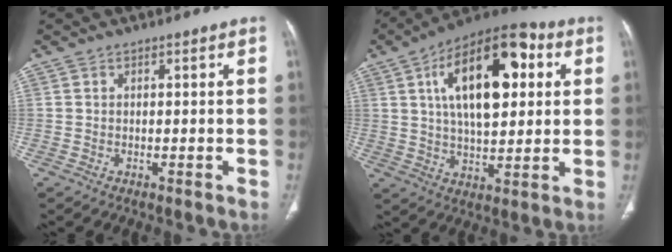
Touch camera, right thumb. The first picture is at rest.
{"total": 21.1, "force": [5.8, 10.1, 17.6], "torque": [-0.256, 0.007, 0.083]}